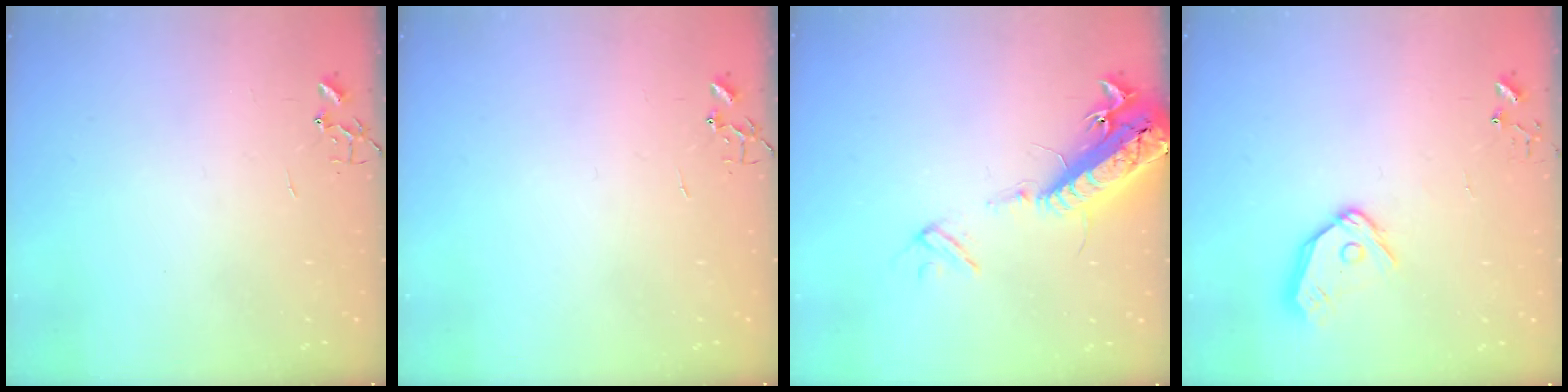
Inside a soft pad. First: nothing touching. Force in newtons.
{"total": 0.0}
{"total": 17.7, "press": 17.2, "slide": 4.3}
{"total": 11.2, "press": 11.1, "slide": 1.3}